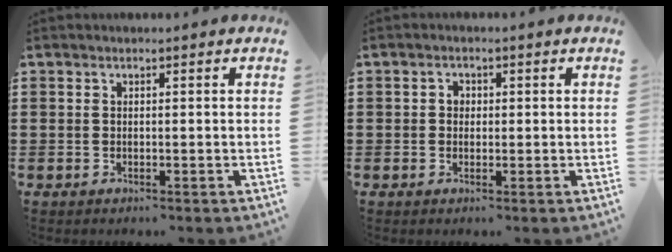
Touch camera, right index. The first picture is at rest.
{"total": 1.3, "force": [0.1, 1.2, 0.6], "torque": [-0.013, 0.007, 0.000]}